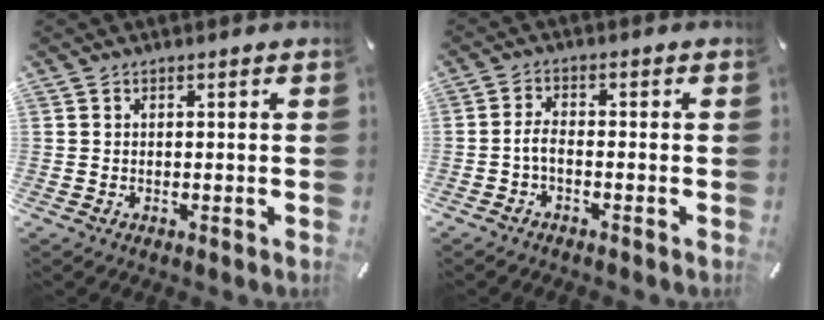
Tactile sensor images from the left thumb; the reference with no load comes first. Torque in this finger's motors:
{"motor_torque": [-0.20, 0.23, 0.05, 0.04, 0.10]}